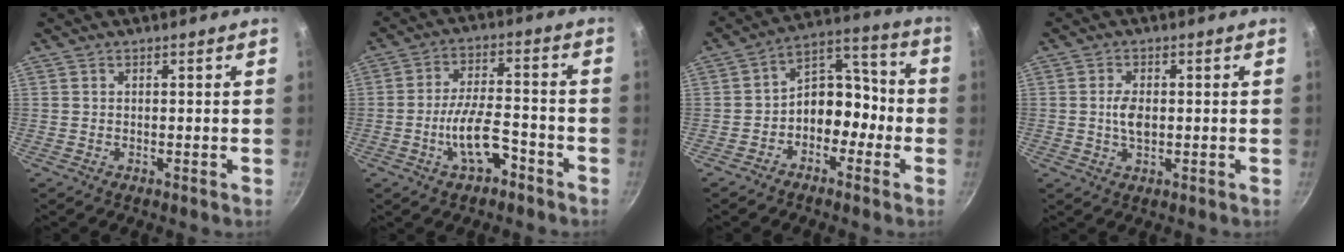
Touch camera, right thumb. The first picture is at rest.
{"total": 9.0, "force": [-4.1, 3.9, 7.0], "torque": [-0.125, 0.036, -0.071]}
{"total": 10.9, "force": [-2.7, 7.5, 7.4], "torque": [-0.075, 0.050, -0.059]}
{"total": 4.0, "force": [0.0, 2.2, 3.3], "torque": [-0.063, 0.001, 0.000]}